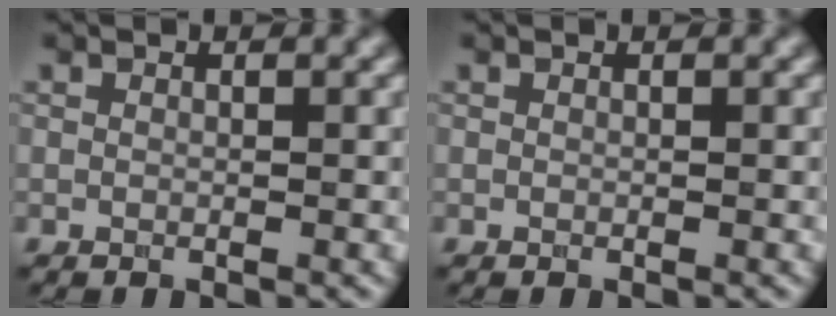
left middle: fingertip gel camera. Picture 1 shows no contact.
{"total": 0.0}